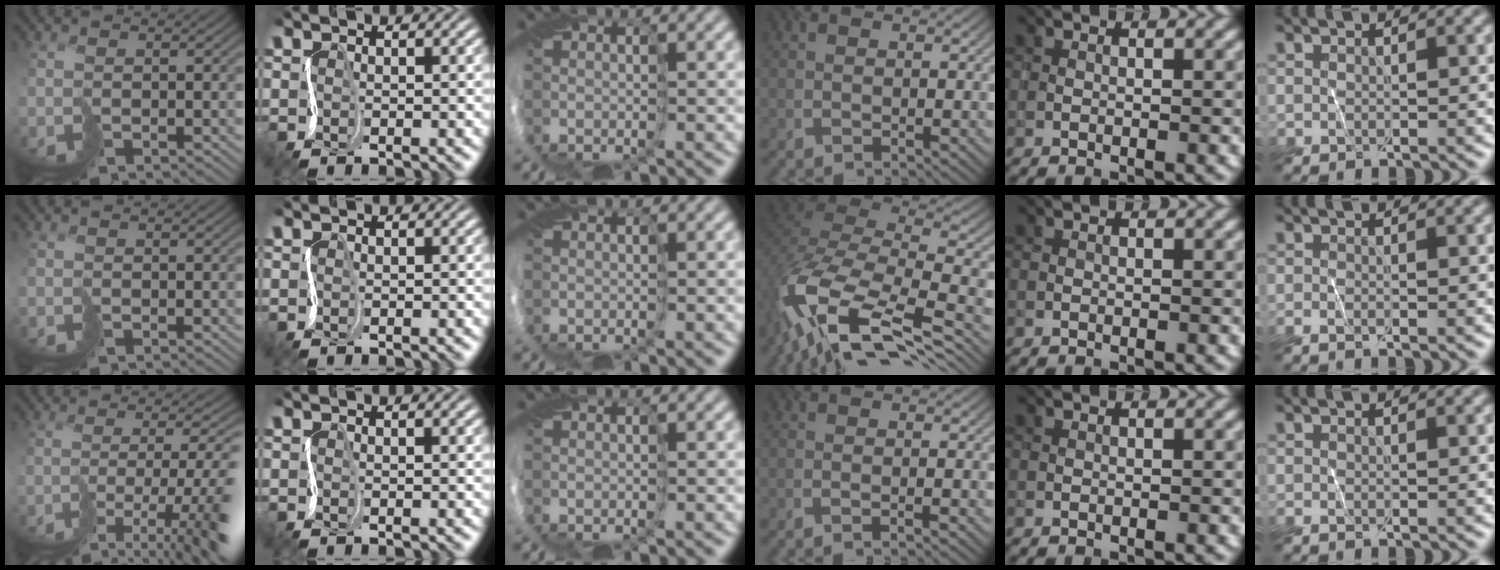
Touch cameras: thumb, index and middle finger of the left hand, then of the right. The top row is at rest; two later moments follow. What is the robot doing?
{"motion": "cut", "object": "paper"}